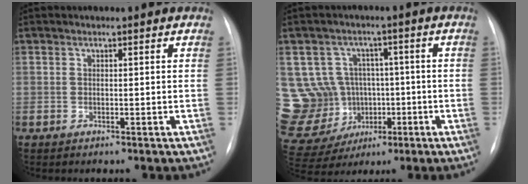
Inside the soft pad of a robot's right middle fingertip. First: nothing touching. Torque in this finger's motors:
{"motor_torque": [-0.24, -0.29, -0.05, -0.08]}